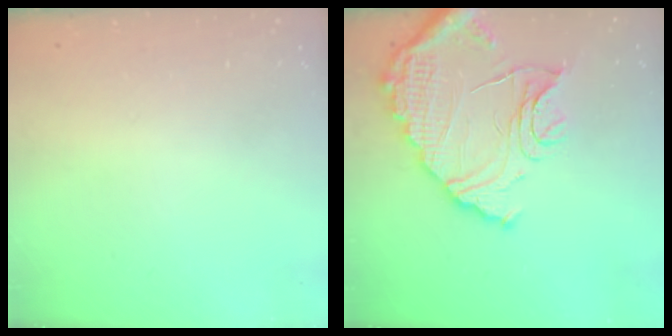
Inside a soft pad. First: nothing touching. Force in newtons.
{"total": 17.4, "press": 17.3, "slide": 1.3}